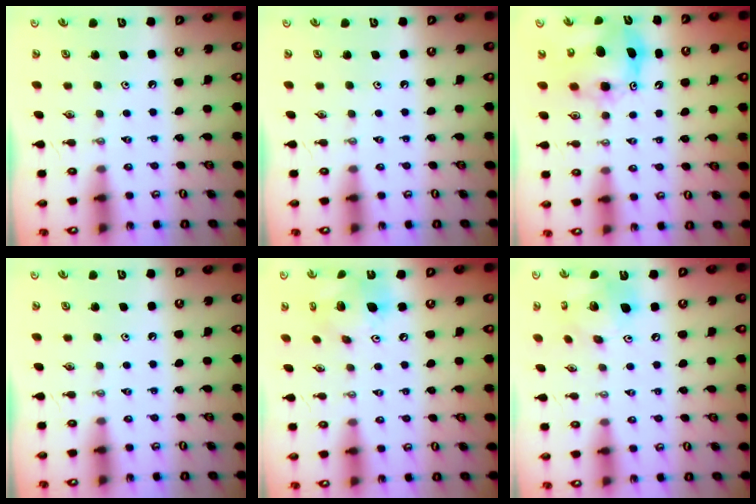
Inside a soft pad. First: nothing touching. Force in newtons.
{"total": 0.0}
{"total": 10.6, "press": 10.5, "slide": 0.9}
{"total": 0.0}
{"total": 15.1, "press": 14.9, "slide": 2.6}
{"total": 15.6, "press": 15.4, "slide": 2.5}